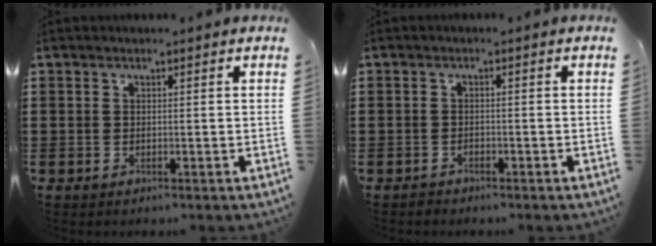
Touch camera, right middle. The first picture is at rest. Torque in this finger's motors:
{"motor_torque": [1.12, 1.02, 0.00, 0.01]}